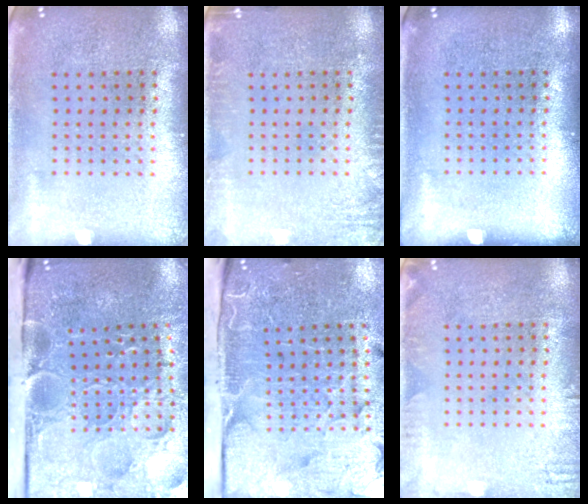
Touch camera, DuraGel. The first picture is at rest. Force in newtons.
{"total": 2.0, "press": 1.9, "slide": 0.2}
{"total": 0.0}
{"total": 5.3, "press": 4.0, "slide": 3.4}
{"total": 5.2, "press": 4.0, "slide": 3.3}
{"total": 1.5, "press": 1.5, "slide": 0.2}